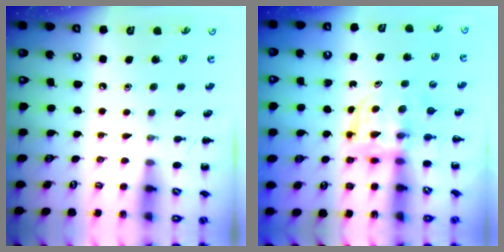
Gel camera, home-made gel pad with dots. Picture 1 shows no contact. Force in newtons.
{"total": 3.6, "press": 3.6, "slide": 0.3}